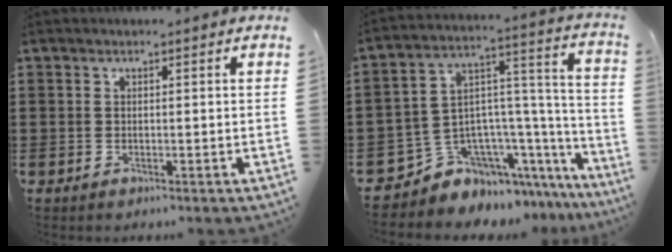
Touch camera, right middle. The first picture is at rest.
{"total": 7.2, "force": [-5.1, 4.8, 1.5], "torque": [-0.054, -0.013, -0.094]}